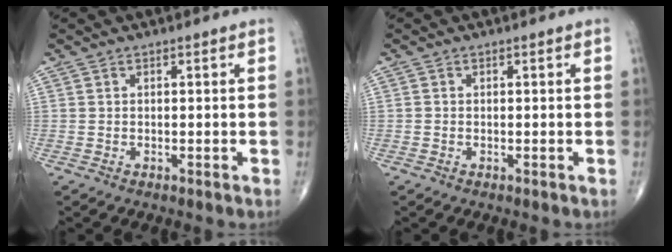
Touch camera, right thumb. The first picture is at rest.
{"total": 0.0}